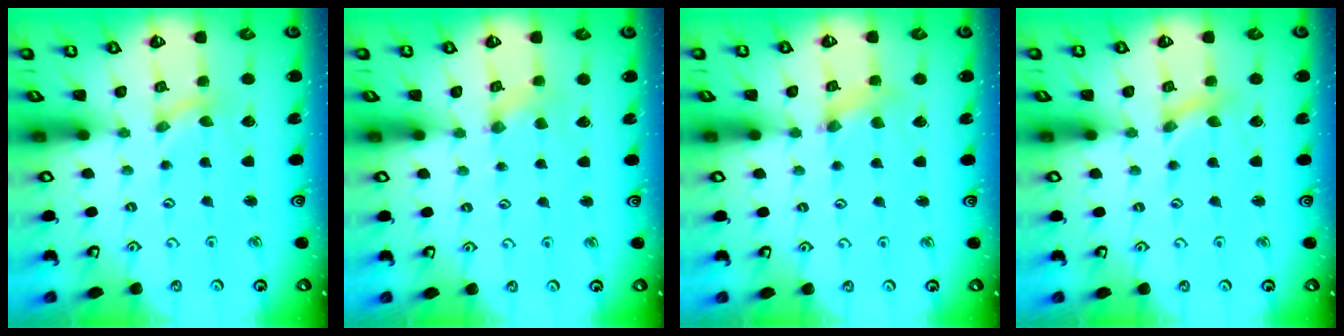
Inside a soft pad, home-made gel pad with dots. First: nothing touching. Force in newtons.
{"total": 0.9, "press": 0.9, "slide": 0.3}
{"total": 1.7, "press": 1.7, "slide": 0.3}
{"total": 0.0}